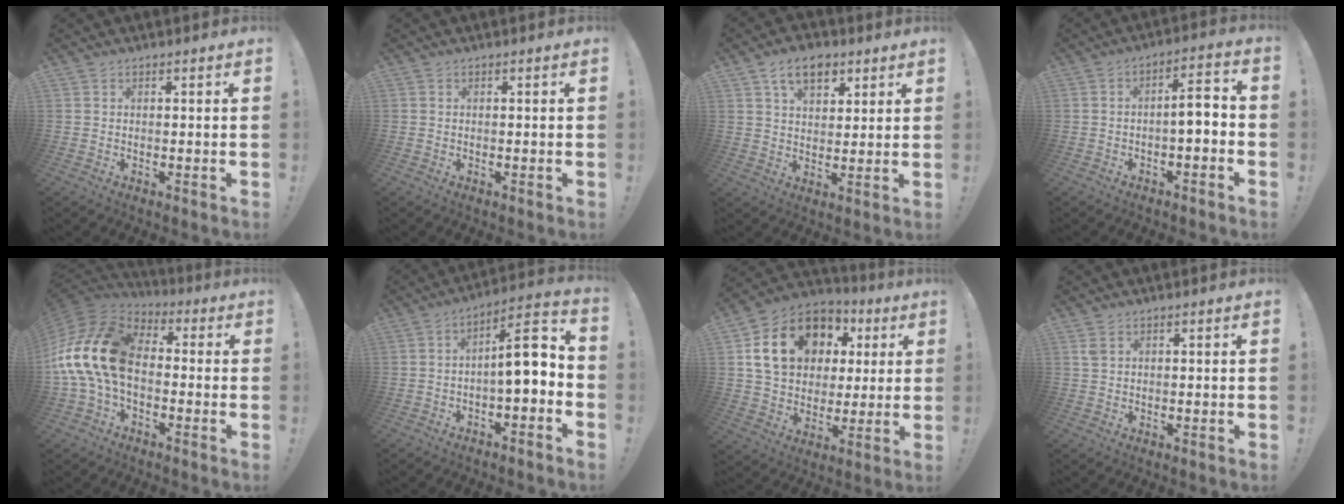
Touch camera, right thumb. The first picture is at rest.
{"total": 0.0}
{"total": 10.0, "force": [5.4, 6.2, 5.7], "torque": [-0.078, -0.015, 0.098]}
{"total": 6.0, "force": [-1.8, 1.5, 5.5], "torque": [-0.079, 0.001, -0.037]}
{"total": 20.8, "force": [-0.4, 12.9, 16.3], "torque": [-0.325, 0.028, 0.005]}
{"total": 10.4, "force": [0.1, 3.2, 9.9], "torque": [-0.135, -0.007, -0.005]}
{"total": 19.7, "force": [6.6, 14.7, 11.3], "torque": [-0.173, -0.011, 0.137]}
{"total": 1.8, "force": [1.0, 1.0, 1.1], "torque": [-0.022, 0.001, 0.019]}